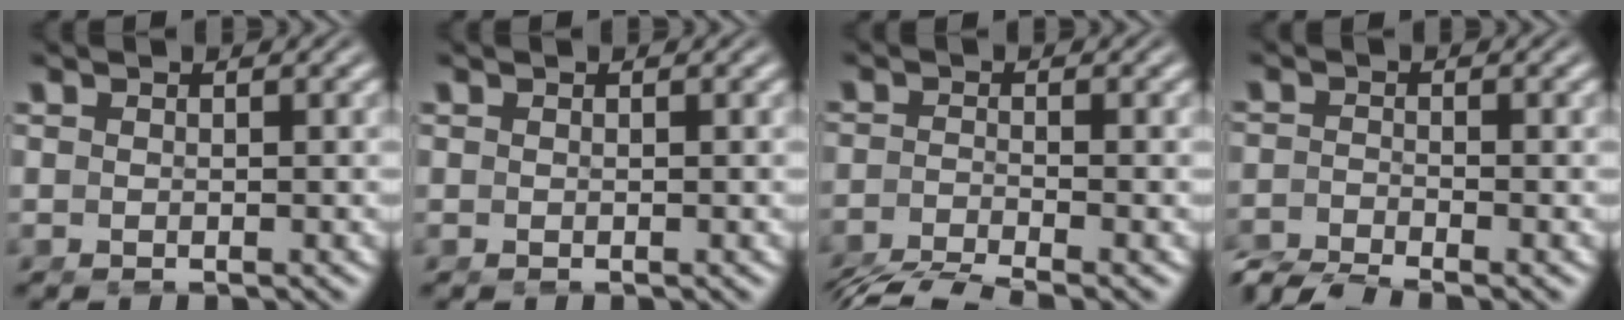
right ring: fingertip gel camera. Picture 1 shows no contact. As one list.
[{"total": 0.0}, {"total": 6.8, "force": [-6.2, 1.4, 2.3], "torque": [-0.025, -0.021, -0.090]}, {"total": 4.5, "force": [-4.2, 1.0, 1.3], "torque": [-0.017, -0.019, -0.062]}]